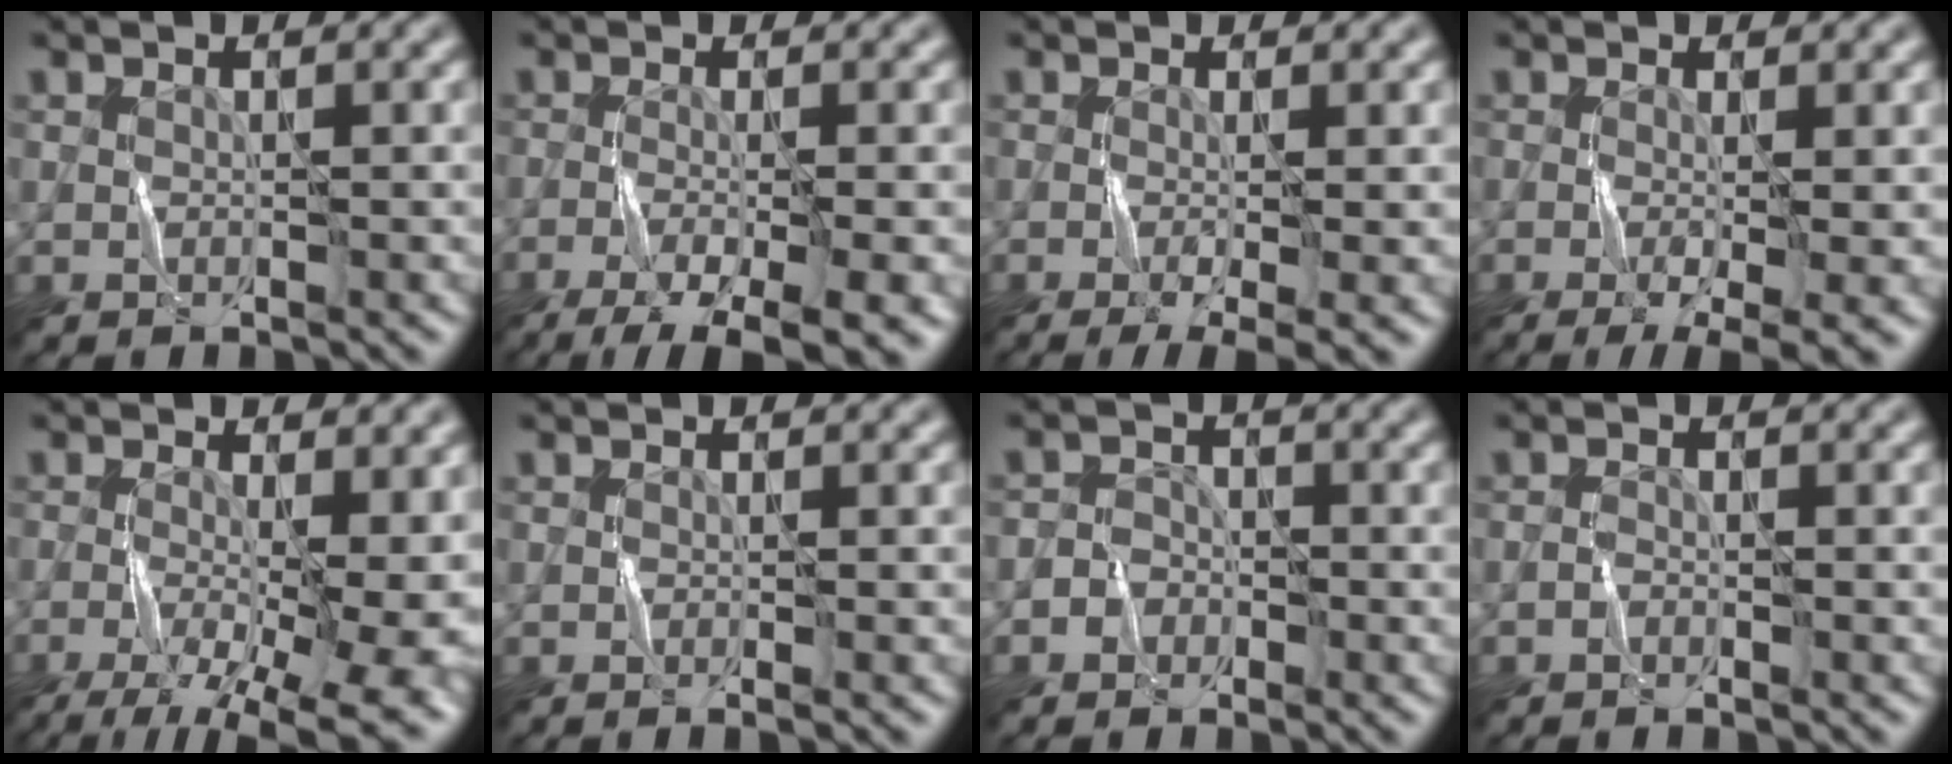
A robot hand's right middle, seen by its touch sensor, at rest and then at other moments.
{"total": 9.0, "force": [-5.4, 2.3, 6.8], "torque": [-0.096, -0.018, -0.083]}
{"total": 4.9, "force": [-1.6, 1.2, 4.4], "torque": [-0.065, -0.010, -0.021]}
{"total": 5.9, "force": [-1.9, 1.6, 5.4], "torque": [-0.080, -0.011, -0.020]}
{"total": 11.4, "force": [-3.6, 4.3, 9.9], "torque": [-0.152, -0.021, -0.050]}
{"total": 0.9, "force": [-0.2, 0.1, 0.8], "torque": [-0.011, -0.006, -0.005]}
{"total": 1.6, "force": [-0.9, 1.3, 0.3], "torque": [0.002, 0.008, -0.022]}
{"total": 0.7, "force": [-0.5, 0.3, 0.3], "torque": [-0.005, 0.002, -0.012]}